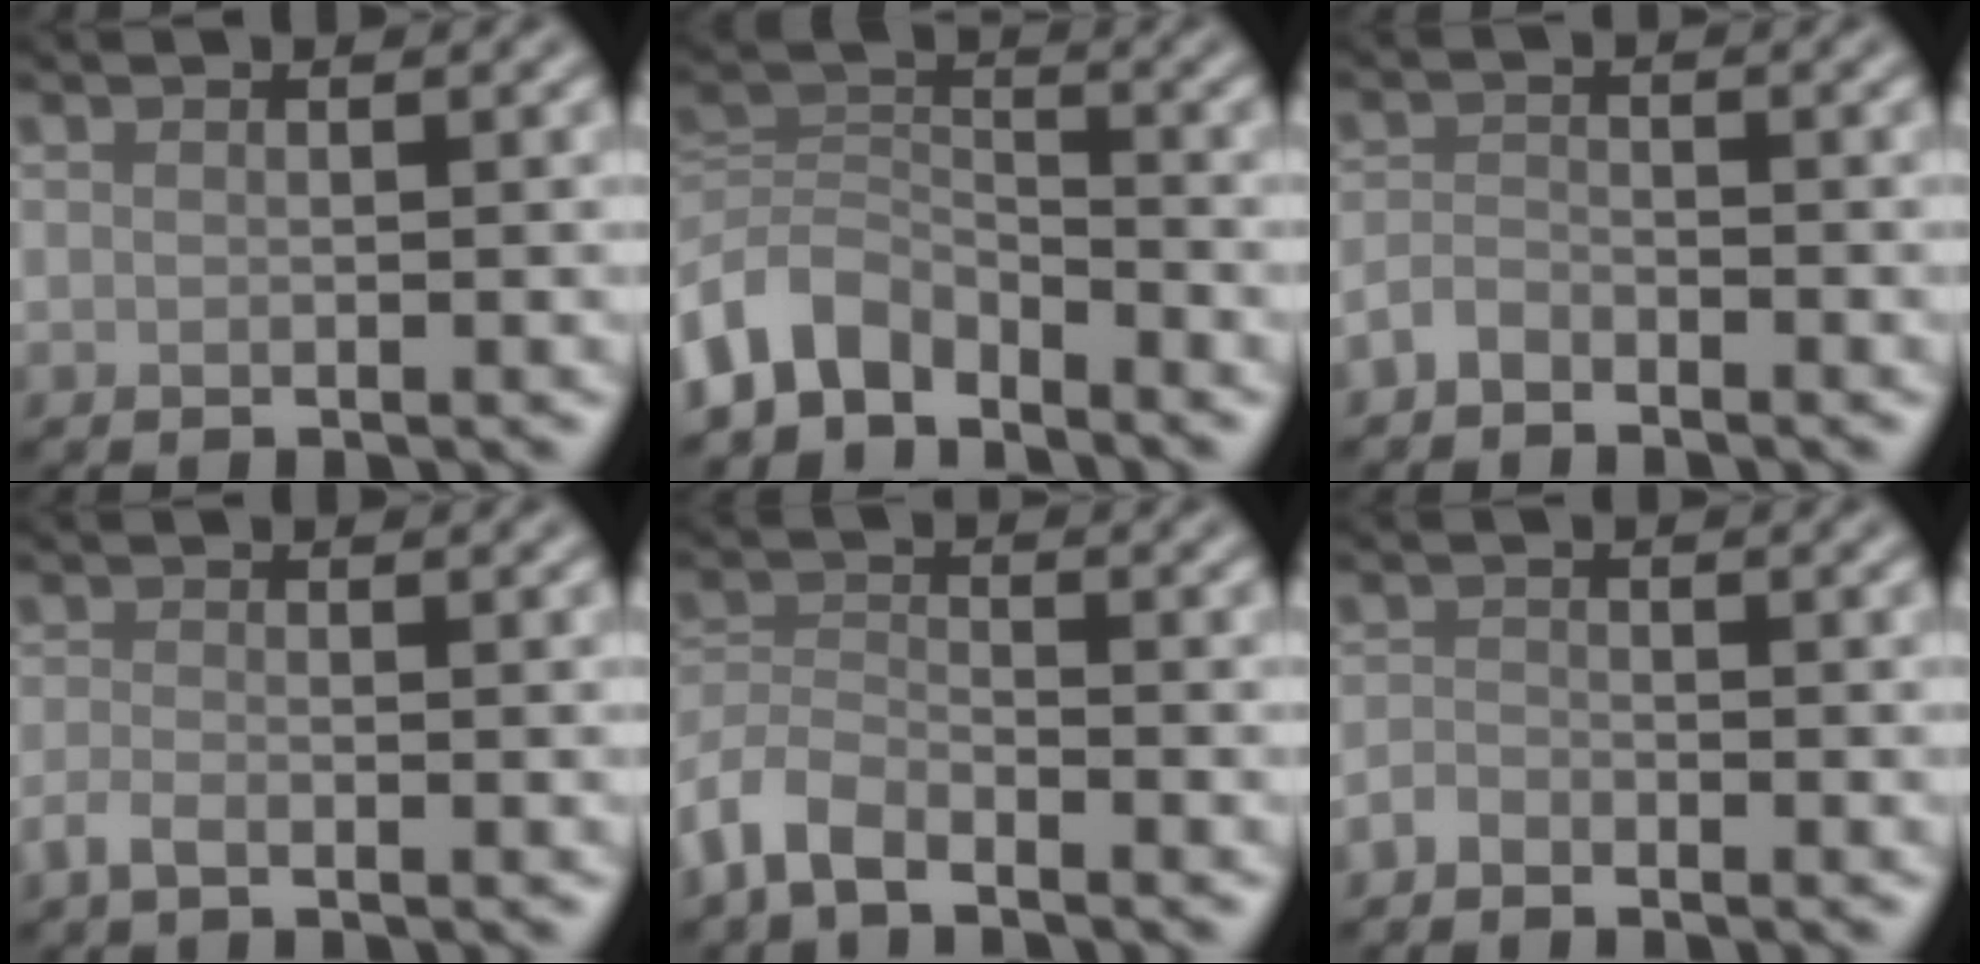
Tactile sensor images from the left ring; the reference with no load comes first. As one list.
[{"total": 5.0, "force": [-3.6, 2.8, 1.9], "torque": [-0.031, 0.001, -0.081]}, {"total": 1.6, "force": [-1.3, 0.7, 0.5], "torque": [-0.009, 0.003, -0.032]}, {"total": 1.4, "force": [-0.9, 0.4, 0.9], "torque": [-0.023, -0.002, -0.022]}, {"total": 3.6, "force": [-3.0, 1.3, 1.5], "torque": [-0.029, -0.001, -0.072]}, {"total": 1.3, "force": [-1.1, 0.5, 0.3], "torque": [-0.004, 0.002, -0.026]}]